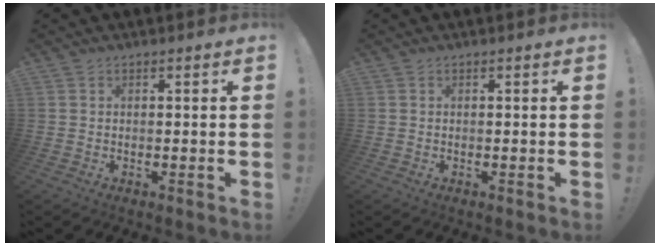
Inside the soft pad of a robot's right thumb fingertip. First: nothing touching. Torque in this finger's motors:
{"motor_torque": [0.00, 0.00, -0.03, -0.01, 0.01]}